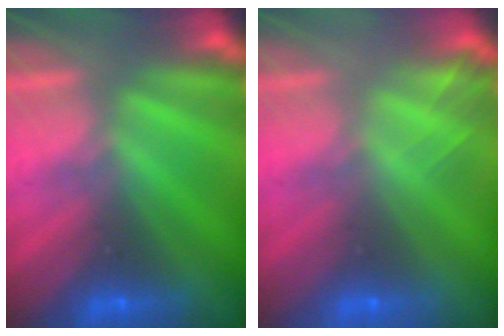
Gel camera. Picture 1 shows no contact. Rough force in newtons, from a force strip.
{"total": 2.1}